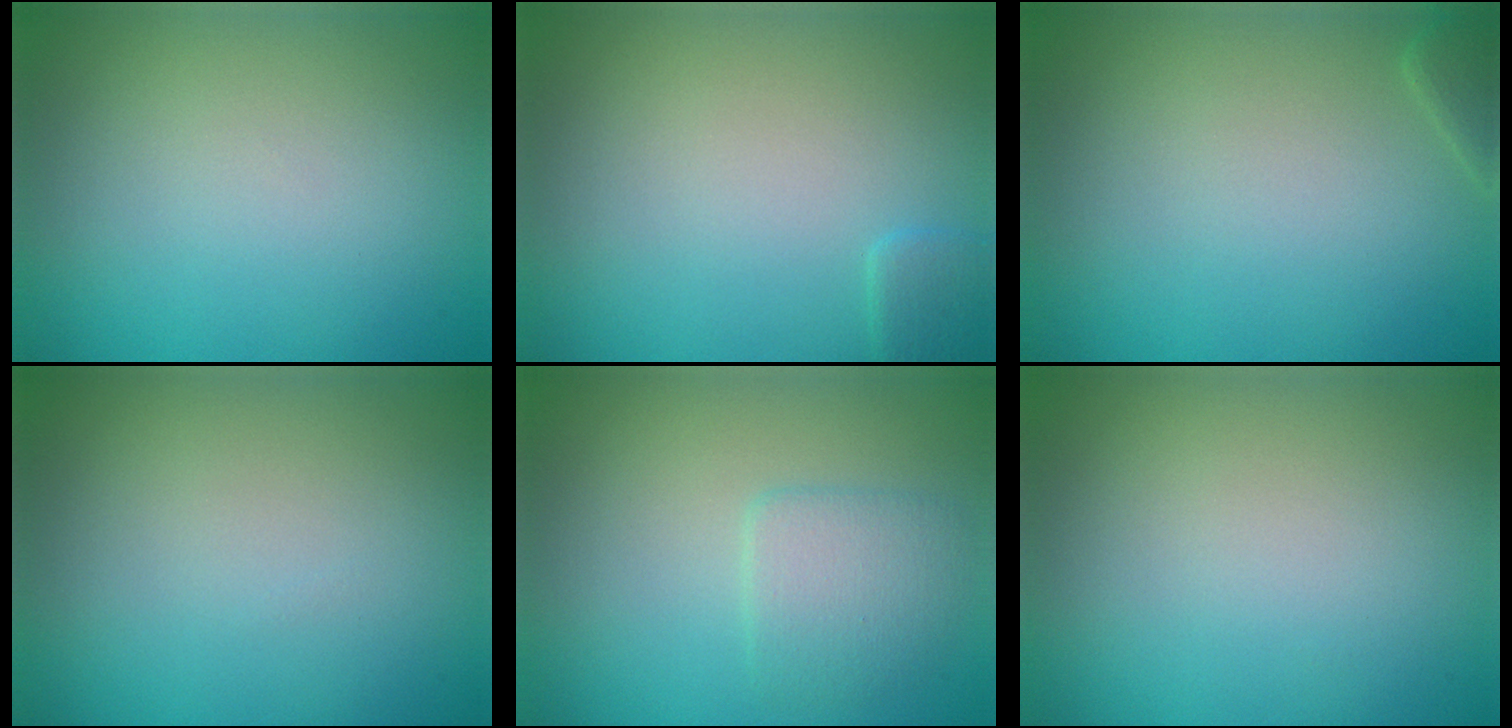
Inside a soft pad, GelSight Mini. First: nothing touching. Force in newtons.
{"total": 1.3, "press": 1.3, "slide": 0.2}
{"total": 1.2, "press": 1.2, "slide": 0.1}
{"total": 0.0}
{"total": 2.5, "press": 2.5, "slide": 0.1}
{"total": 0.0}